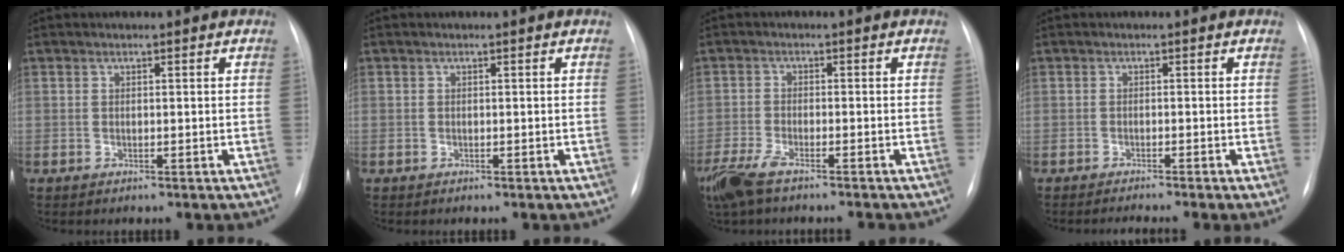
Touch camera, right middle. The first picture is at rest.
{"total": 0.0}
{"total": 7.5, "force": [-5.8, 1.5, 4.5], "torque": [-0.091, -0.018, -0.106]}
{"total": 3.4, "force": [-2.6, -0.6, 2.1], "torque": [-0.024, -0.003, -0.039]}